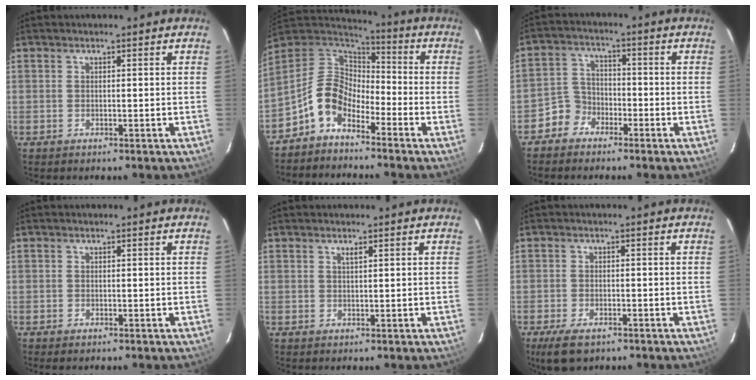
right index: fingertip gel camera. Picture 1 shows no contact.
{"total": 10.5, "force": [-6.2, 6.1, 5.9], "torque": [-0.122, 0.028, -0.128]}
{"total": 5.3, "force": [-3.4, 4.0, 0.2], "torque": [-0.007, 0.028, -0.069]}
{"total": 0.5, "force": [-0.4, 0.3, 0.2], "torque": [-0.005, -0.001, -0.008]}
{"total": 0.8, "force": [0.5, 0.1, 0.7], "torque": [-0.012, 0.002, 0.010]}
{"total": 5.8, "force": [-3.9, 2.6, 3.5], "torque": [-0.086, -0.016, -0.067]}